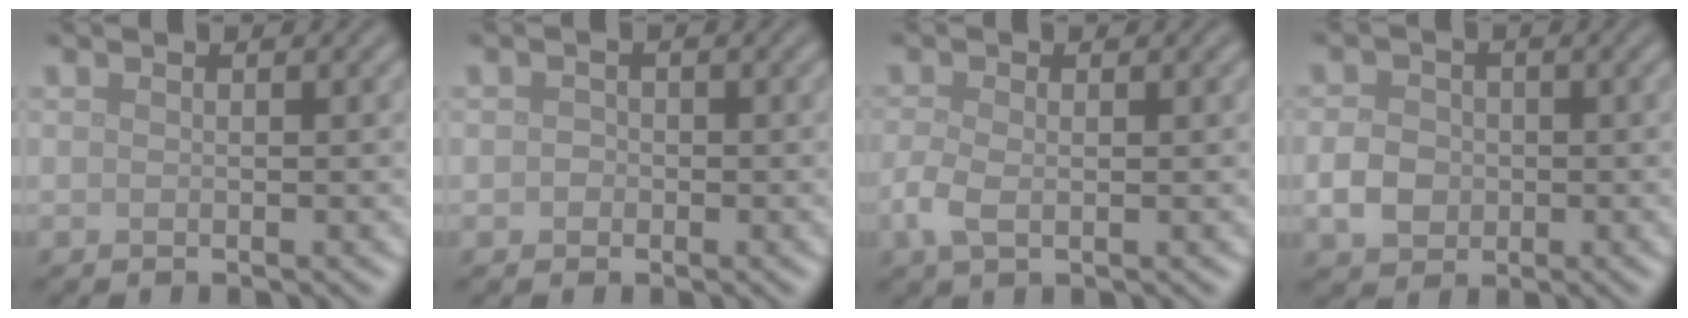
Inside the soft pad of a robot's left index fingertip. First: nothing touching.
{"total": 0.9, "force": [-0.1, 0.9, 0.3], "torque": [0.000, -0.002, -0.005]}
{"total": 2.3, "force": [-0.5, 1.3, 1.8], "torque": [-0.048, -0.004, -0.012]}
{"total": 3.1, "force": [-0.6, 2.6, 1.6], "torque": [-0.030, 0.001, -0.016]}